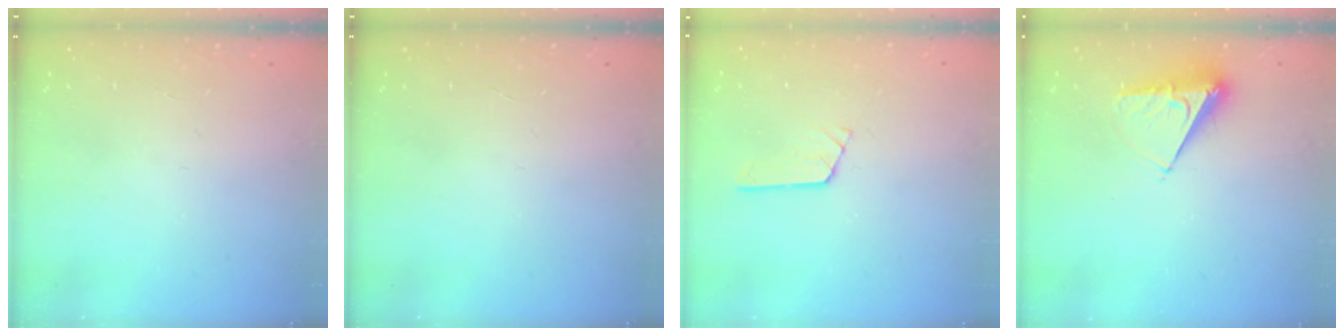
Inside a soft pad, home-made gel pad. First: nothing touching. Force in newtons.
{"total": 0.0}
{"total": 4.1, "press": 4.1, "slide": 0.3}
{"total": 7.7, "press": 7.7, "slide": 0.4}